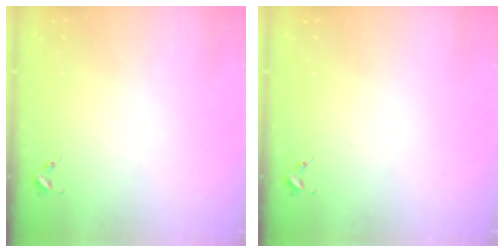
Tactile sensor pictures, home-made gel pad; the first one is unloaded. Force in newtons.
{"total": 0.0}